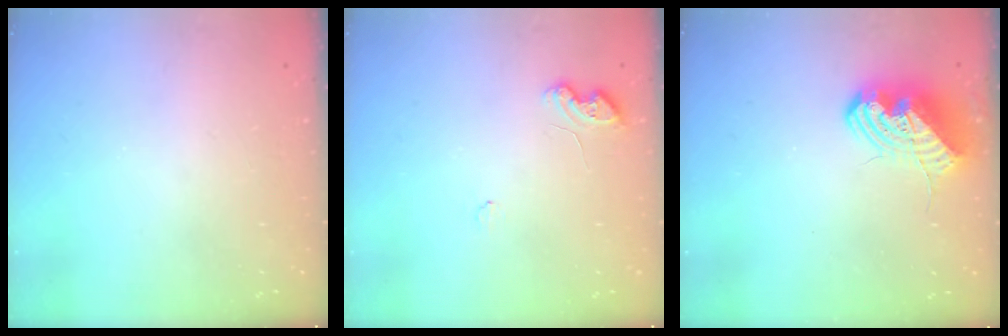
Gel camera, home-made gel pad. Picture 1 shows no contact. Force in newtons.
{"total": 5.3, "press": 5.3, "slide": 0.7}
{"total": 11.4, "press": 11.3, "slide": 1.5}